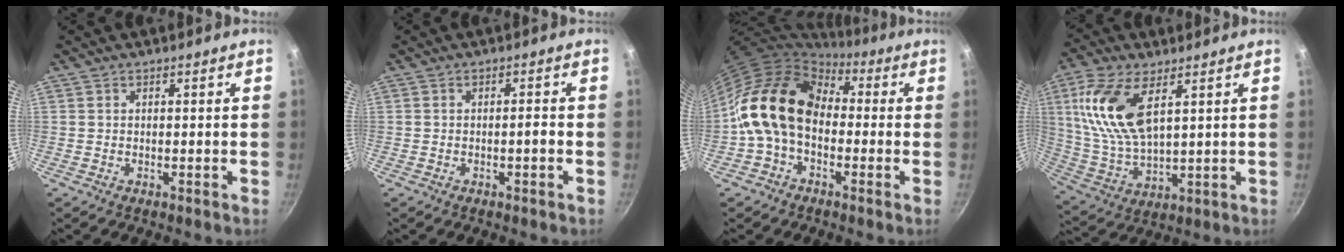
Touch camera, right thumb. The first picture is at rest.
{"total": 1.6, "force": [-0.6, 0.3, 1.5], "torque": [-0.019, 0.011, -0.009]}
{"total": 15.1, "force": [-0.3, 10.9, 10.4], "torque": [-0.156, 0.034, -0.025]}
{"total": 15.0, "force": [5.5, 7.2, 11.9], "torque": [-0.235, -0.016, 0.115]}